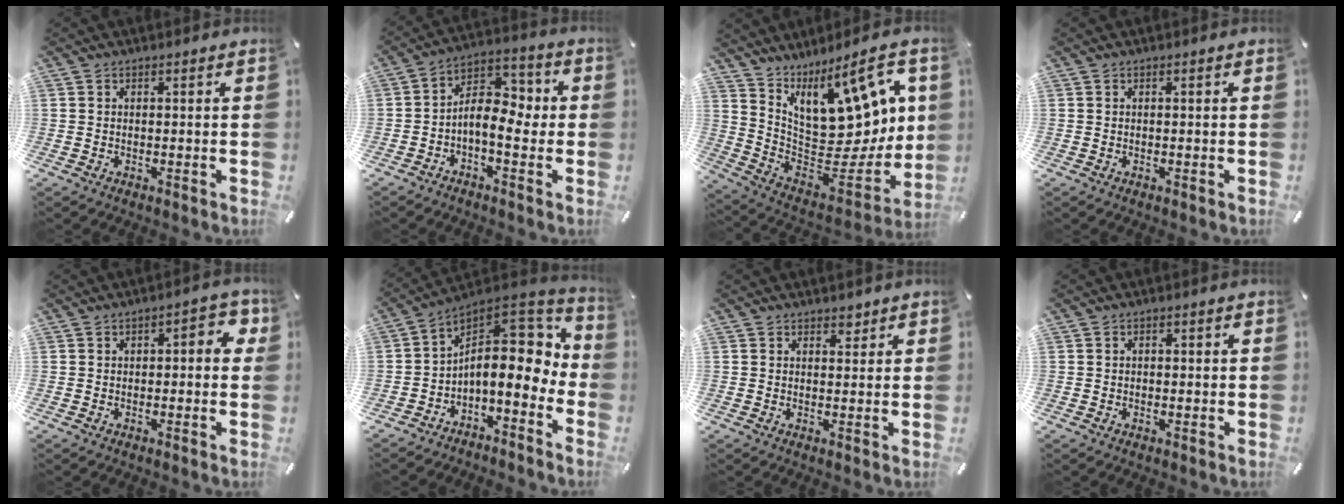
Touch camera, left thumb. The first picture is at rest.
{"total": 9.0, "force": [-1.7, 5.5, 6.9], "torque": [-0.121, -0.002, -0.032]}
{"total": 15.8, "force": [9.5, 7.8, 10.0], "torque": [-0.136, -0.098, 0.161]}
{"total": 0.0}
{"total": 5.0, "force": [0.4, 2.7, 4.2], "torque": [-0.046, 0.002, -0.001]}
{"total": 14.5, "force": [1.6, 8.7, 11.5], "torque": [-0.162, -0.034, 0.026]}
{"total": 2.1, "force": [1.4, 1.4, 0.4], "torque": [0.015, -0.008, 0.021]}
{"total": 0.9, "force": [-0.1, 0.8, 0.5], "torque": [-0.009, 0.005, -0.003]}